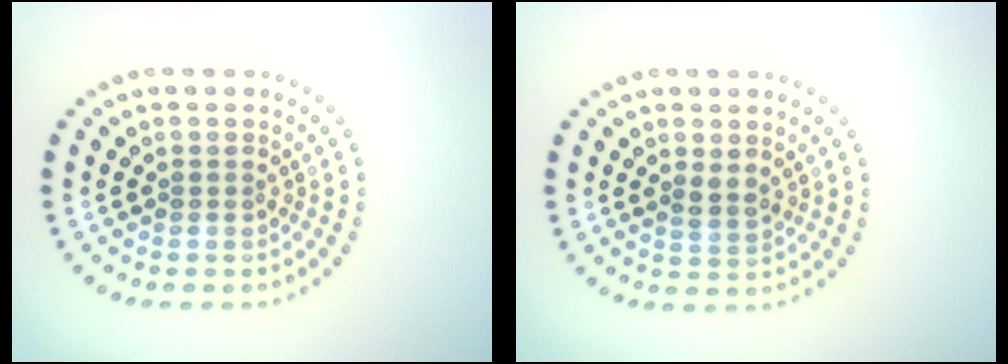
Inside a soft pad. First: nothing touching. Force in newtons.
{"total": 1.4, "press": 1.2, "slide": 0.7}